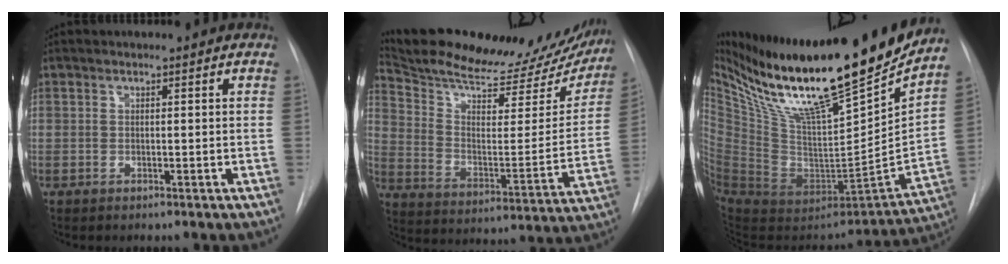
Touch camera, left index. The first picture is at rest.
{"total": 29.8, "force": [26.6, 6.8, 11.6], "torque": [-0.188, -0.051, 0.355]}
{"total": 31.2, "force": [23.9, 4.1, 19.6], "torque": [-0.326, -0.020, 0.386]}